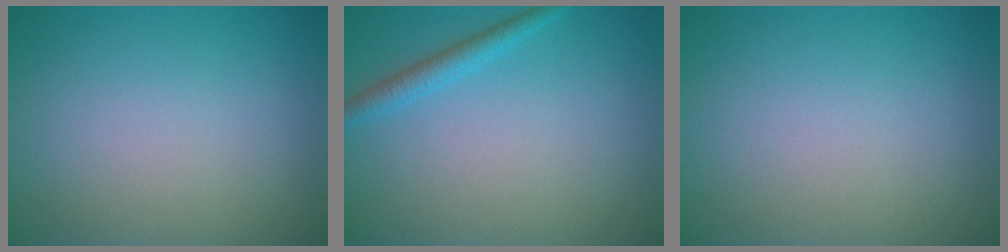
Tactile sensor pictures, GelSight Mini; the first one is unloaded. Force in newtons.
{"total": 1.9, "press": 1.9, "slide": 0.1}
{"total": 0.0}